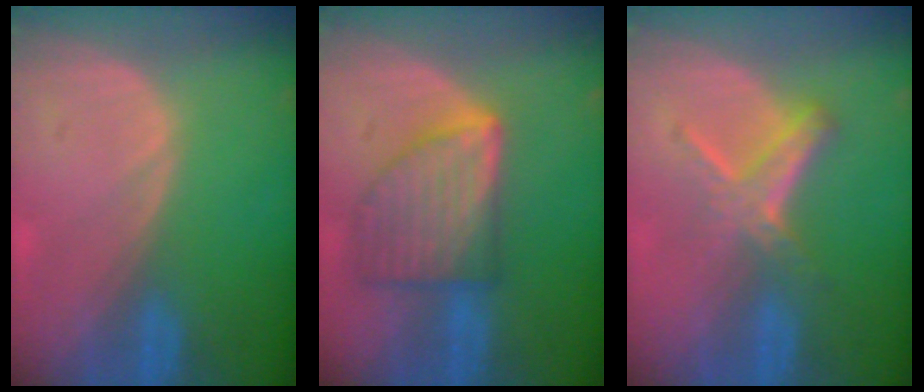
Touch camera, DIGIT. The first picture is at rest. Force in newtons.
{"total": 8.1, "press": 8.1, "slide": 0.3}
{"total": 6.1, "press": 5.2, "slide": 3.2}